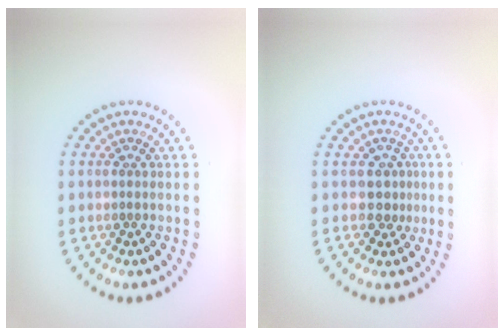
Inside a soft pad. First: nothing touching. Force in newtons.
{"total": 2.0, "press": 1.4, "slide": 1.4}